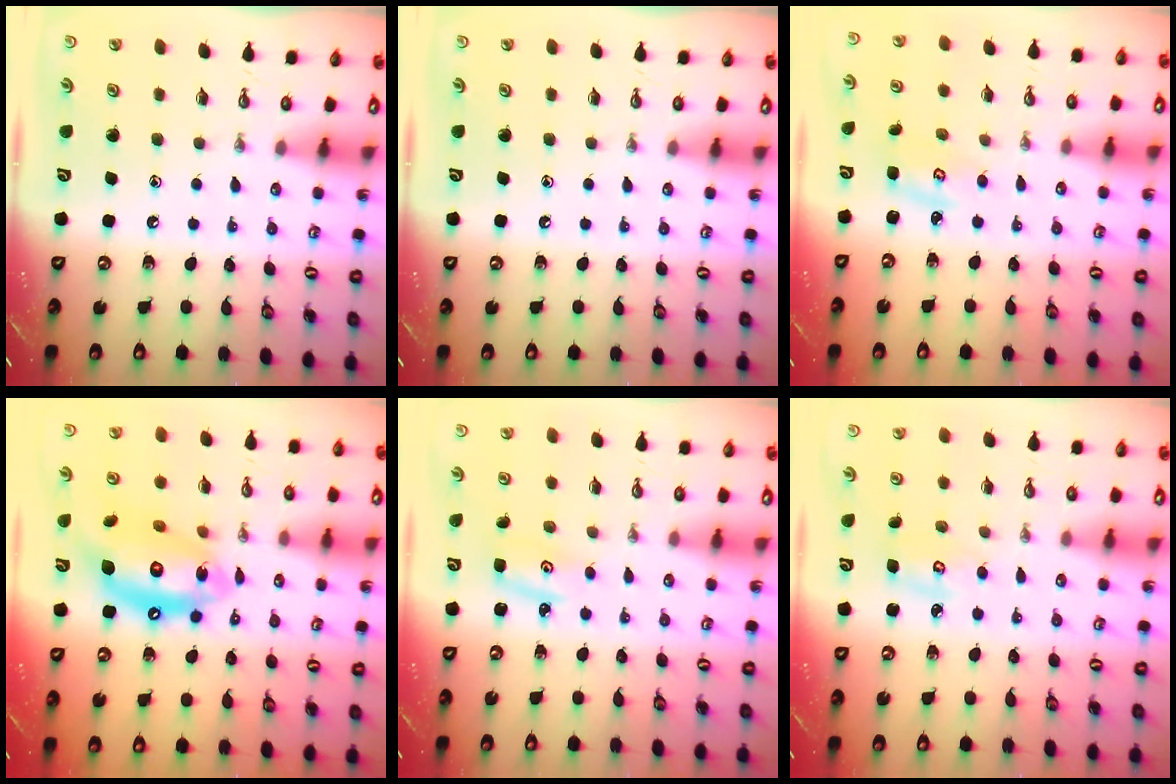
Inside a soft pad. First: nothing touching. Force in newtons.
{"total": 0.0}
{"total": 2.6, "press": 2.5, "slide": 0.3}
{"total": 16.7, "press": 16.6, "slide": 1.6}
{"total": 2.6, "press": 2.6, "slide": 0.3}
{"total": 3.6, "press": 3.6, "slide": 0.2}